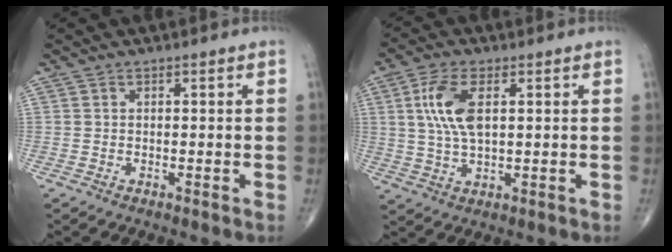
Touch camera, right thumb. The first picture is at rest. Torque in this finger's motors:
{"motor_torque": [1.19, 1.10, 1.20, 0.22, 0.37]}